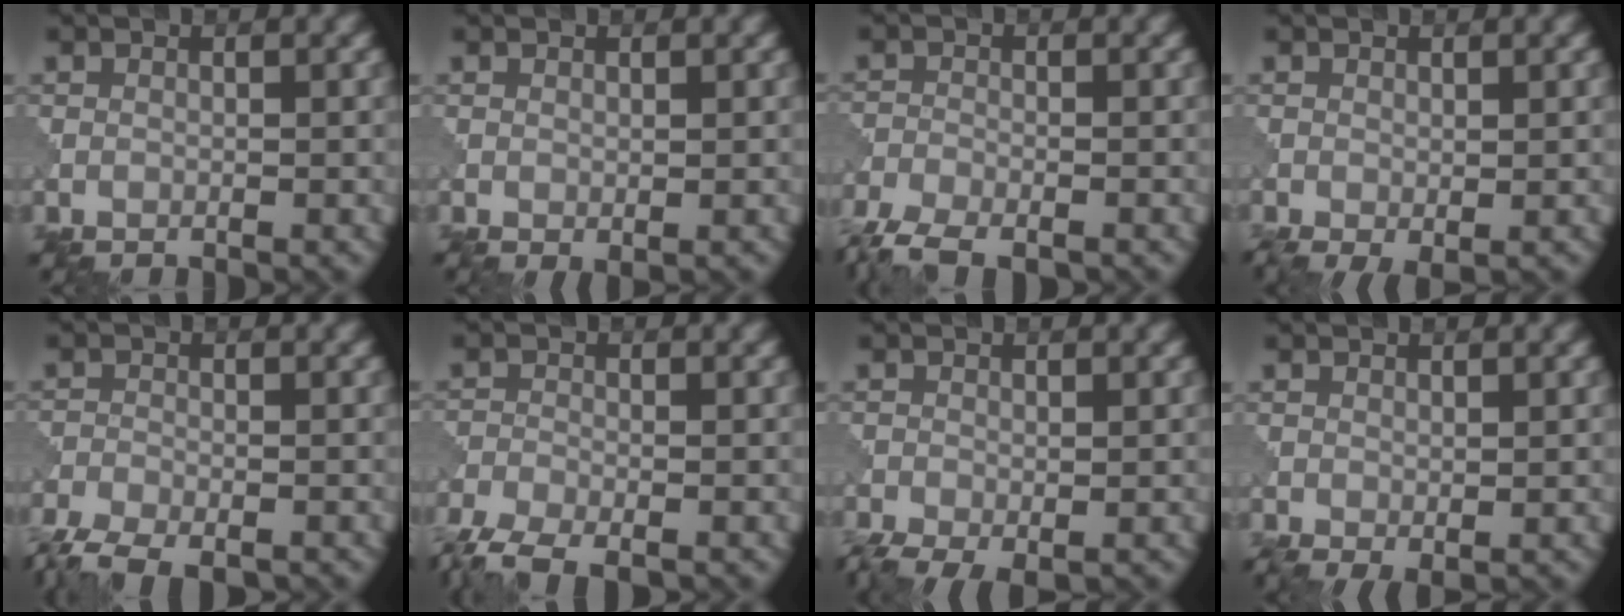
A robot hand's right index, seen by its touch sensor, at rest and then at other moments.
{"total": 0.7, "force": [0.0, 0.4, 0.6], "torque": [-0.010, -0.002, 0.002]}
{"total": 5.1, "force": [-4.2, 1.3, 2.5], "torque": [-0.050, -0.018, -0.086]}
{"total": 2.2, "force": [-0.9, 0.9, 1.8], "torque": [-0.037, -0.011, -0.012]}
{"total": 6.0, "force": [-5.0, 1.8, 2.8], "torque": [-0.056, -0.024, -0.093]}
{"total": 5.0, "force": [-4.1, 1.3, 2.6], "torque": [-0.051, -0.016, -0.087]}
{"total": 3.9, "force": [-2.6, 1.3, 2.6], "torque": [-0.049, -0.007, -0.045]}
{"total": 1.9, "force": [-0.7, 0.8, 1.6], "torque": [-0.033, -0.010, -0.009]}